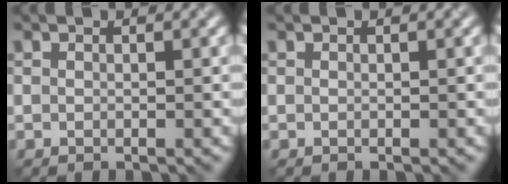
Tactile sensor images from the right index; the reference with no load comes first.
{"total": 0.0}